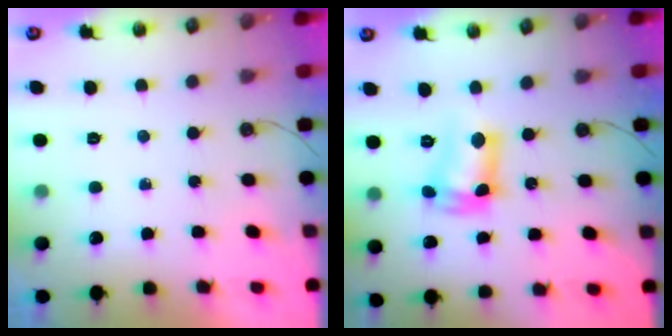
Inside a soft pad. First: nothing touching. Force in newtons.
{"total": 10.6, "press": 10.6, "slide": 0.8}